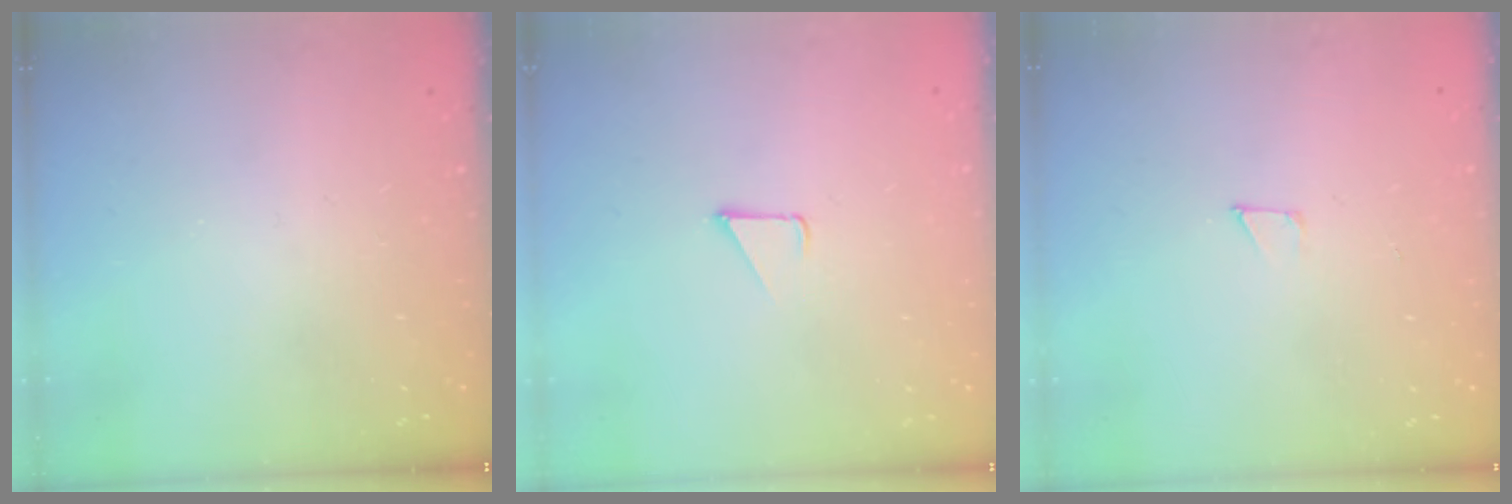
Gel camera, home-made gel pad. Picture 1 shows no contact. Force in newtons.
{"total": 3.5, "press": 3.5, "slide": 0.2}
{"total": 3.2, "press": 3.2, "slide": 0.2}